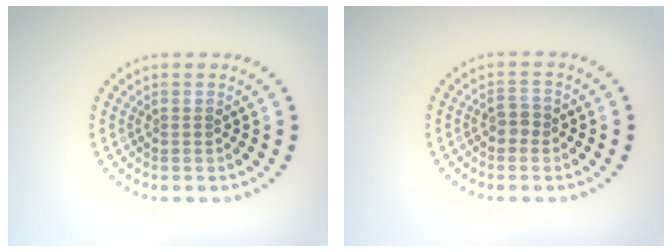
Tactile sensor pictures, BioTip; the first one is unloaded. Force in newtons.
{"total": 1.4, "press": 1.4, "slide": 0.4}